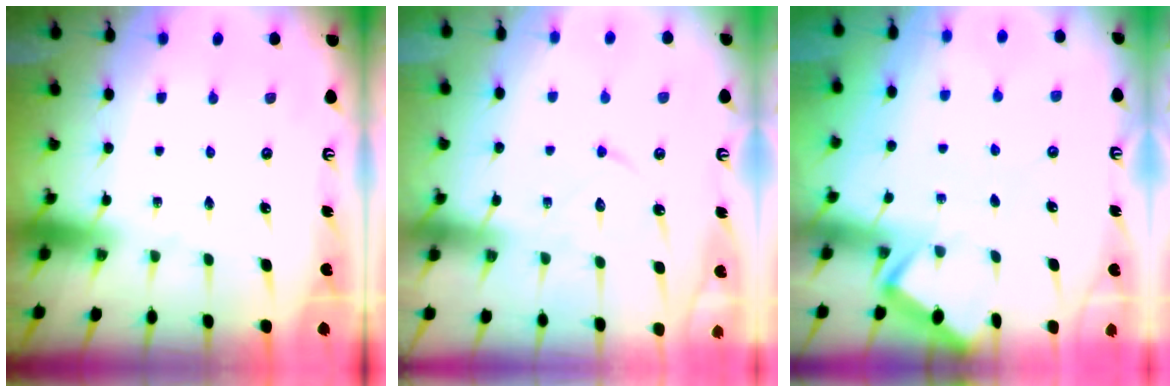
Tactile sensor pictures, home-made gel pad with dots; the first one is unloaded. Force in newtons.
{"total": 7.8, "press": 7.7, "slide": 0.7}
{"total": 2.0, "press": 2.0, "slide": 0.3}